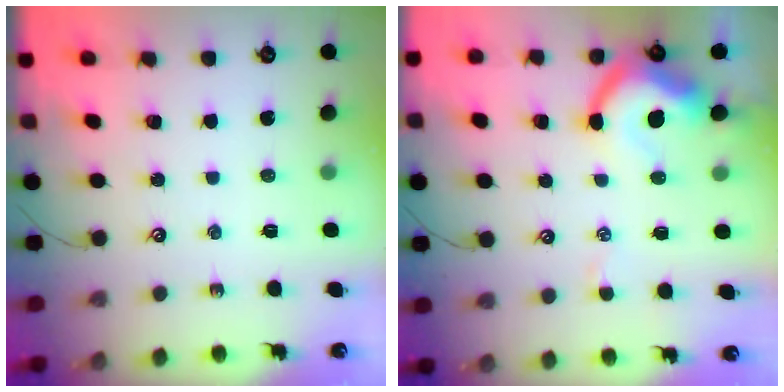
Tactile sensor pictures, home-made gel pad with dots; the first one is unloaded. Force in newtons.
{"total": 7.9, "press": 7.8, "slide": 1.4}